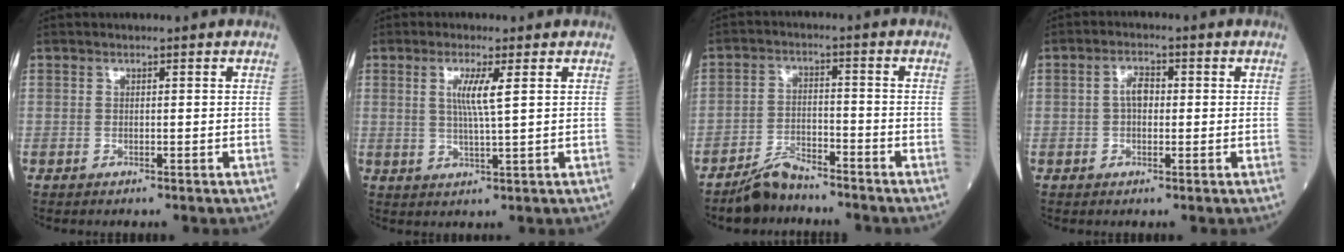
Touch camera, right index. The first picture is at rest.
{"total": 4.4, "force": [1.3, -0.3, 4.2], "torque": [-0.083, -0.003, 0.023]}
{"total": 5.3, "force": [-4.9, 1.4, 1.4], "torque": [-0.030, -0.008, -0.091]}
{"total": 2.9, "force": [0.0, 1.6, 2.4], "torque": [-0.045, 0.012, -0.001]}